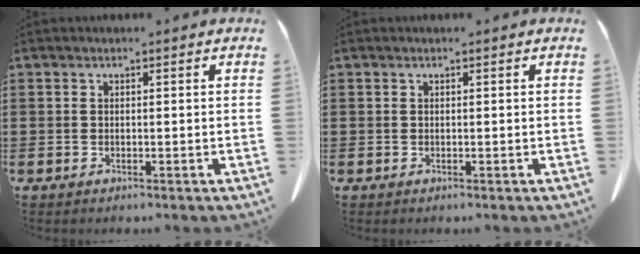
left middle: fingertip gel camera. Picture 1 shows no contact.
{"total": 0.0}